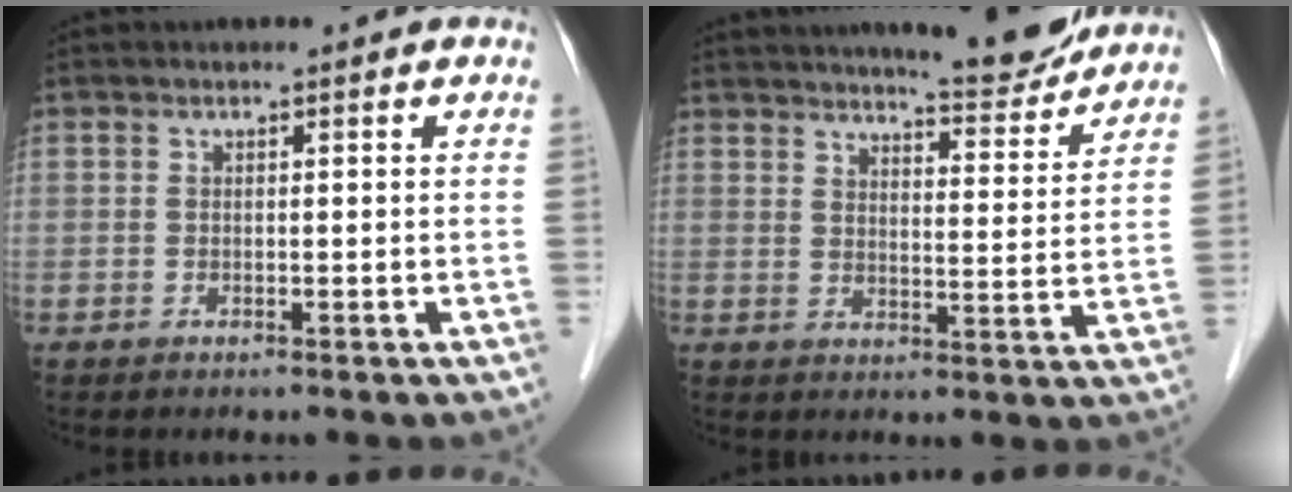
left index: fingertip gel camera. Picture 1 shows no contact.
{"total": 10.6, "force": [9.8, 1.0, 4.0], "torque": [-0.057, -0.011, 0.131]}